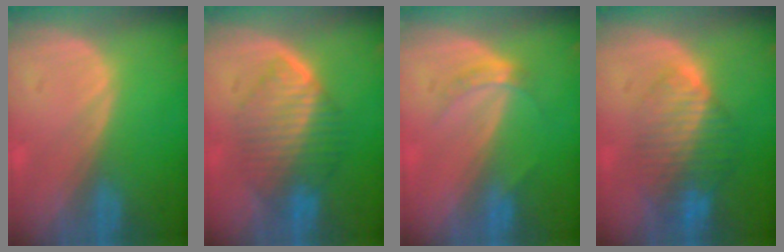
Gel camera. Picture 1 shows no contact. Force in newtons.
{"total": 7.3, "press": 7.3, "slide": 0.2}
{"total": 2.8, "press": 2.5, "slide": 1.3}
{"total": 8.3, "press": 7.1, "slide": 4.4}